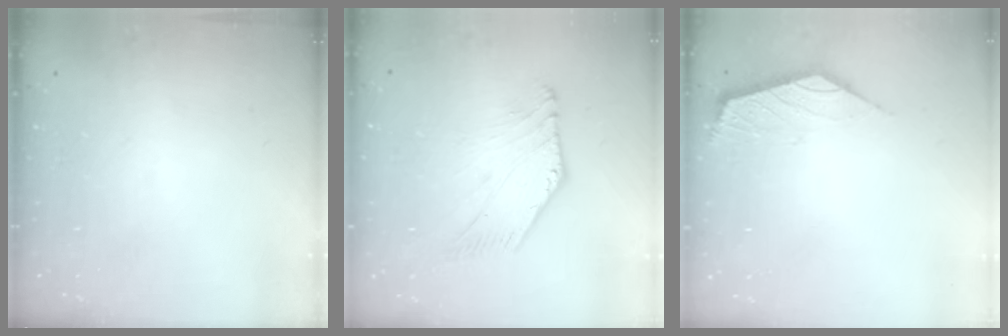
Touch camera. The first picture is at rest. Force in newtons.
{"total": 4.2, "press": 4.1, "slide": 0.9}
{"total": 2.6, "press": 2.5, "slide": 0.7}